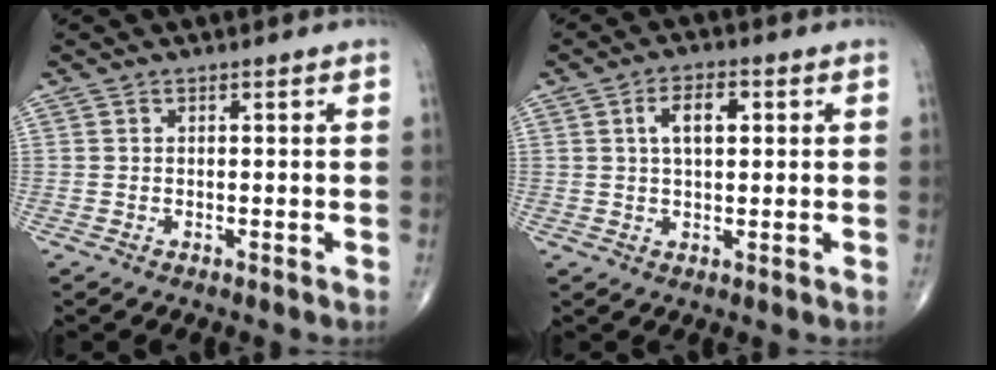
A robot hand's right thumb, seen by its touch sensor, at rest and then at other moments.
{"total": 5.6, "force": [1.4, 2.9, 4.6], "torque": [-0.074, 0.005, 0.020]}